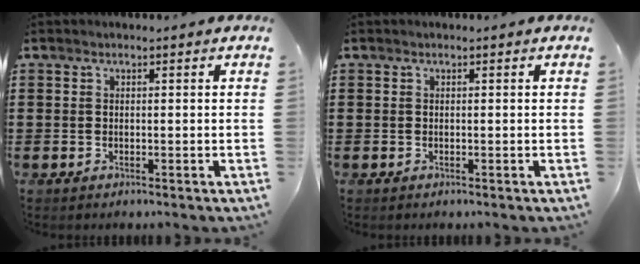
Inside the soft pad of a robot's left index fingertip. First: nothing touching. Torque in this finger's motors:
{"motor_torque": [0.00, 0.00, 0.00, 0.00]}